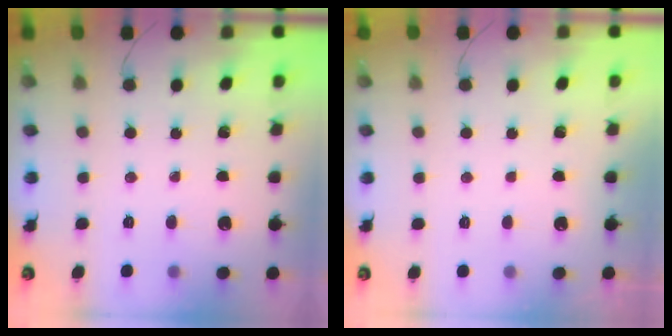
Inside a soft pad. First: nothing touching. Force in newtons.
{"total": 3.0, "press": 3.0, "slide": 0.1}